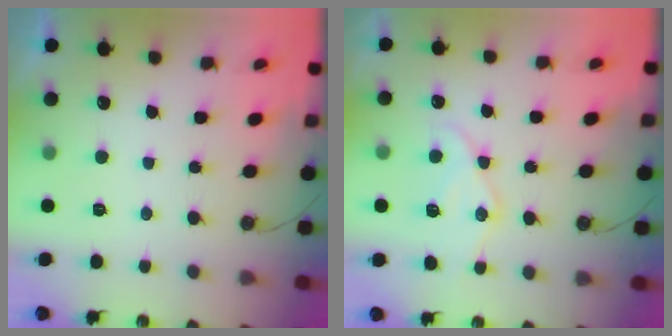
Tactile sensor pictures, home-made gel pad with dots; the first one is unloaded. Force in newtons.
{"total": 12.8, "press": 12.7, "slide": 1.3}